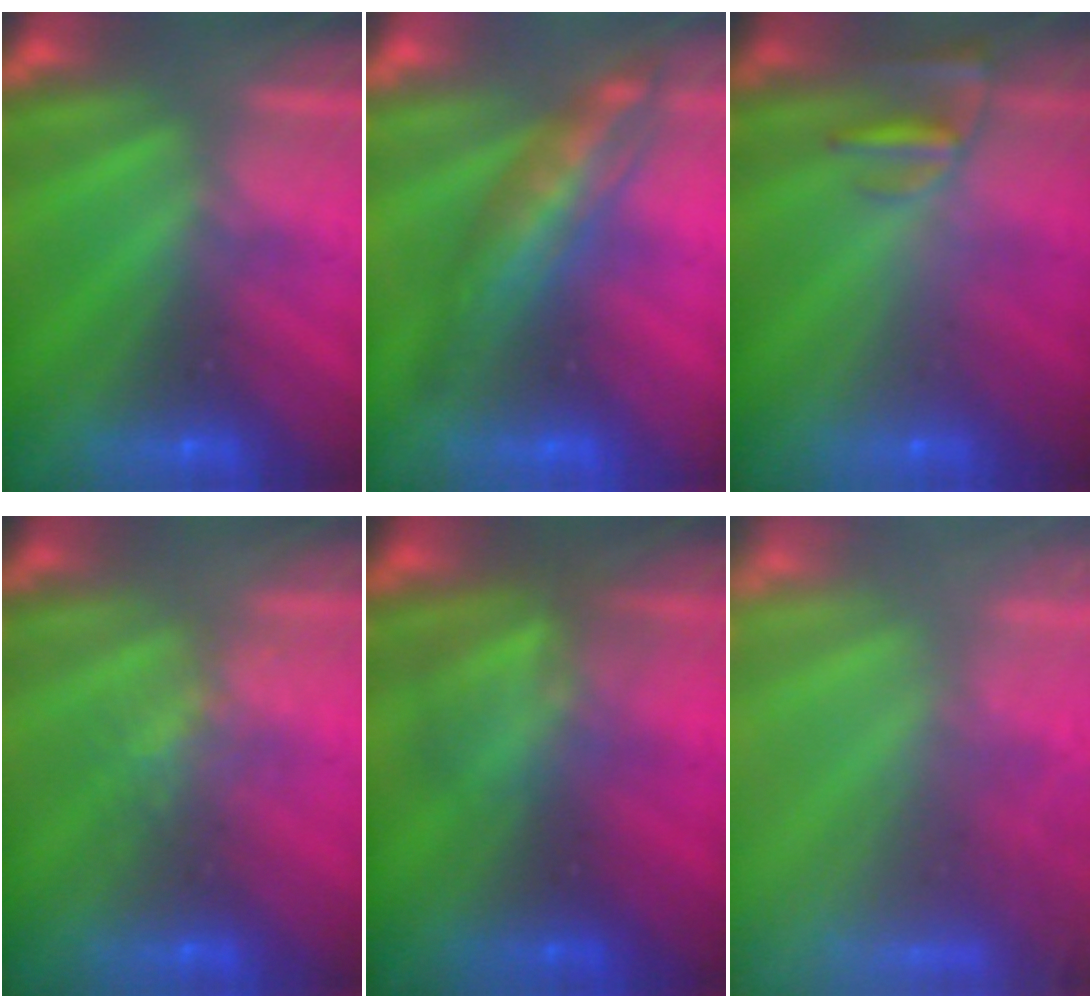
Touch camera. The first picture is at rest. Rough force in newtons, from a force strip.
{"total": 2.9}
{"total": 2.4}
{"total": 2.2}
{"total": 2.9}
{"total": 7.1}